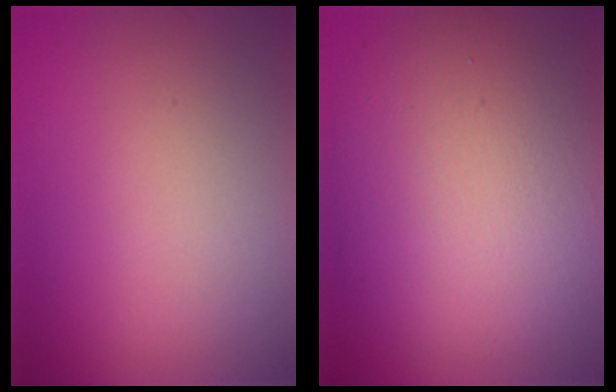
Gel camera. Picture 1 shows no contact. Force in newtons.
{"total": 12.0, "press": 12.0, "slide": 0.7}